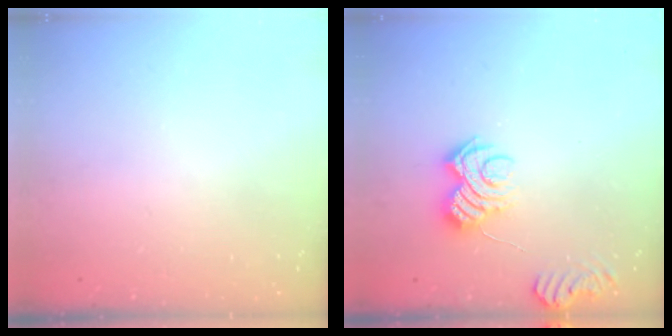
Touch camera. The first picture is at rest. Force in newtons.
{"total": 6.9, "press": 6.9, "slide": 0.3}